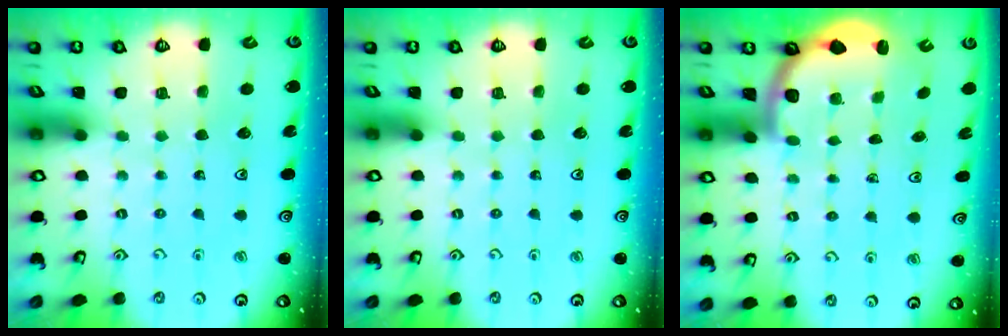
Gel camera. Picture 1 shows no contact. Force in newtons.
{"total": 0.0}
{"total": 2.5, "press": 2.4, "slide": 0.7}